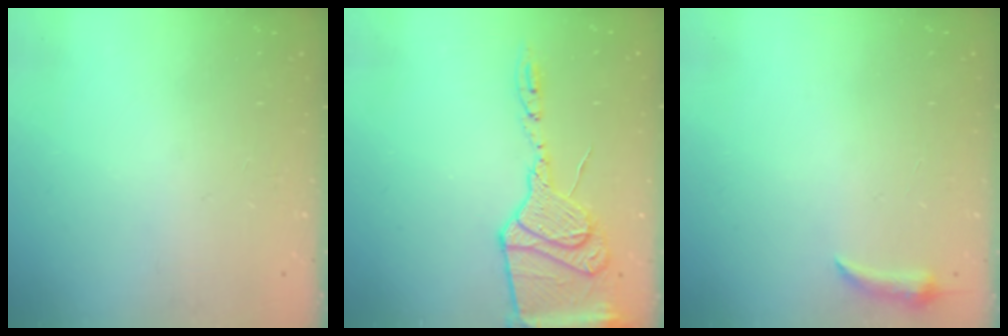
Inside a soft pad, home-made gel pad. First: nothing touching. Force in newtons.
{"total": 15.2, "press": 15.2, "slide": 1.4}
{"total": 3.8, "press": 3.7, "slide": 0.8}